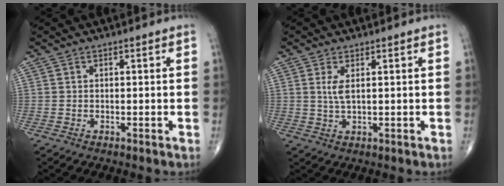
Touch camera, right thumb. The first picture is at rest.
{"total": 2.8, "force": [0.8, 0.9, 2.6], "torque": [-0.059, -0.005, 0.023]}